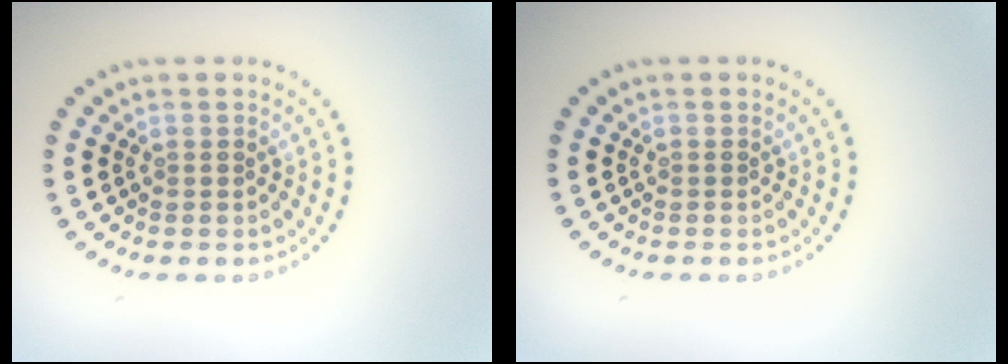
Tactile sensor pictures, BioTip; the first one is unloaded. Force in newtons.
{"total": 0.0}